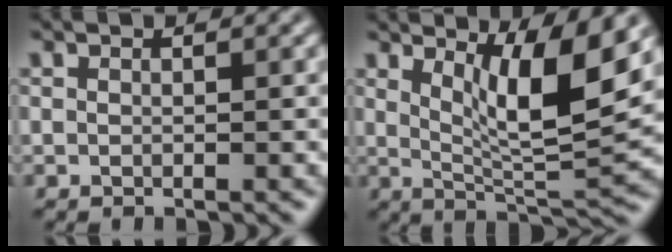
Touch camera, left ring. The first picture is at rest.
{"total": 7.4, "force": [3.0, 1.6, 6.6], "torque": [-0.103, -0.012, 0.054]}